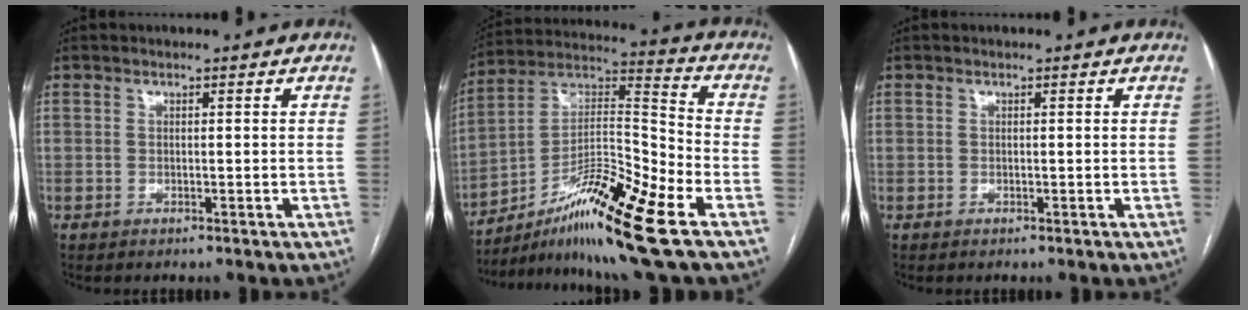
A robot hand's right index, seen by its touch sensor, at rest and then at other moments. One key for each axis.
{"total": 18.1, "fx": -10.7, "fy": 0.4, "fz": 14.6, "tx": -0.274, "ty": -0.001, "tz": -0.181}
{"total": 0.0}